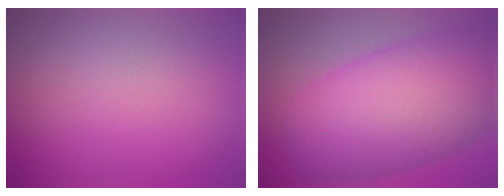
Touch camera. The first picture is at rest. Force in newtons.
{"total": 12.0, "press": 12.0, "slide": 0.4}